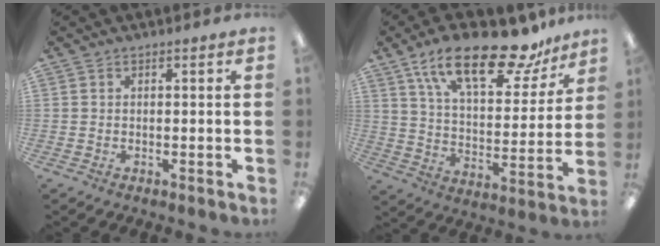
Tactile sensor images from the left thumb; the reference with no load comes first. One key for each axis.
{"total": 22.5, "fx": 15.7, "fy": 8.1, "fz": 13.9, "tx": -0.223, "ty": -0.093, "tz": 0.265}